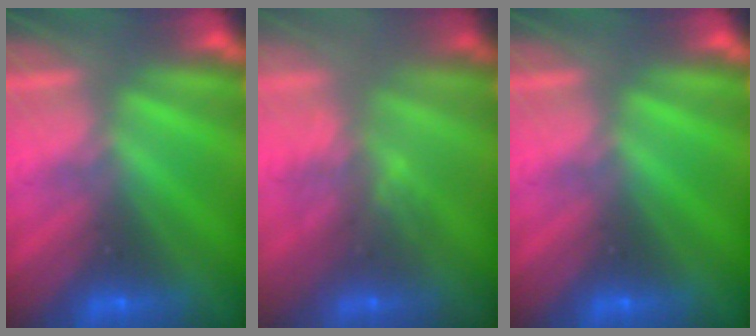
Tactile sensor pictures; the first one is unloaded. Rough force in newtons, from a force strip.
{"total": 2.9}
{"total": 0.0}